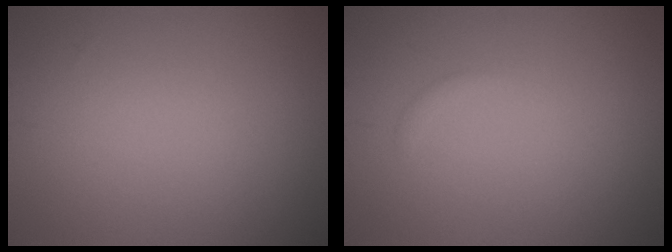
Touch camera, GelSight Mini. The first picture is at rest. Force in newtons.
{"total": 0.5, "press": 0.5, "slide": 0.1}